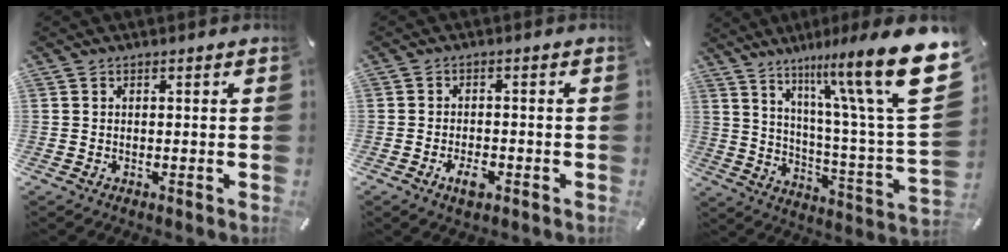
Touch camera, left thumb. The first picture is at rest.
{"total": 3.8, "force": [-1.8, 1.9, 2.8], "torque": [-0.058, 0.004, -0.034]}
{"total": 24.5, "force": [13.6, 4.6, 19.8], "torque": [-0.311, -0.092, 0.216]}